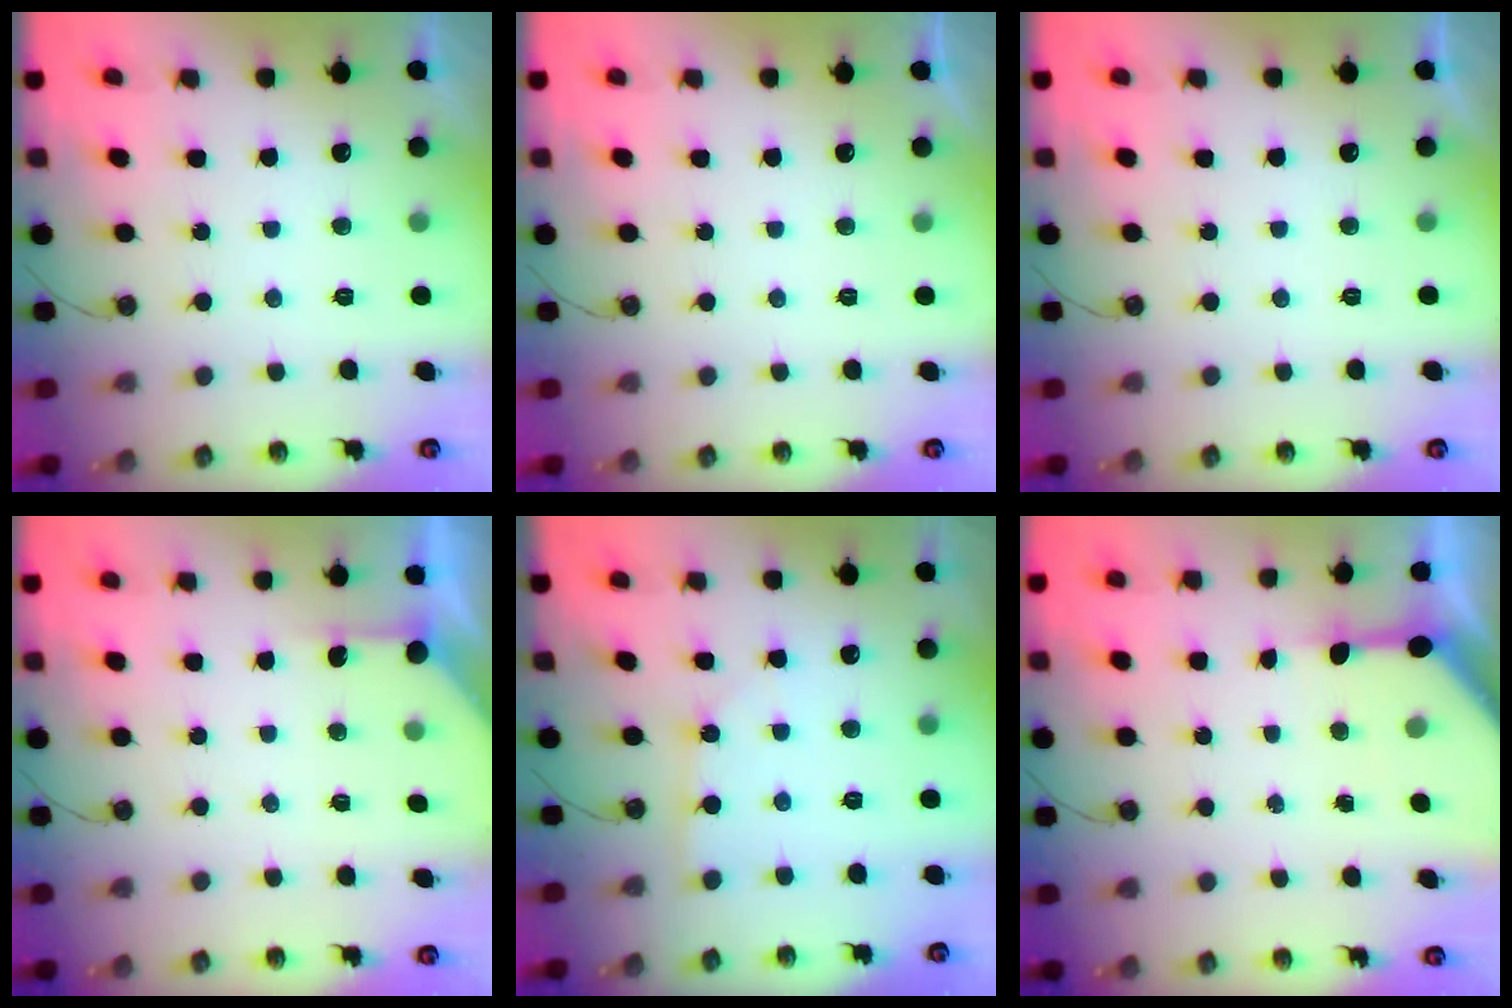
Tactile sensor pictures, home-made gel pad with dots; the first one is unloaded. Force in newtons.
{"total": 0.0}
{"total": 0.0}
{"total": 1.9, "press": 1.9, "slide": 0.3}
{"total": 1.8, "press": 1.8, "slide": 0.2}
{"total": 6.2, "press": 6.1, "slide": 0.7}